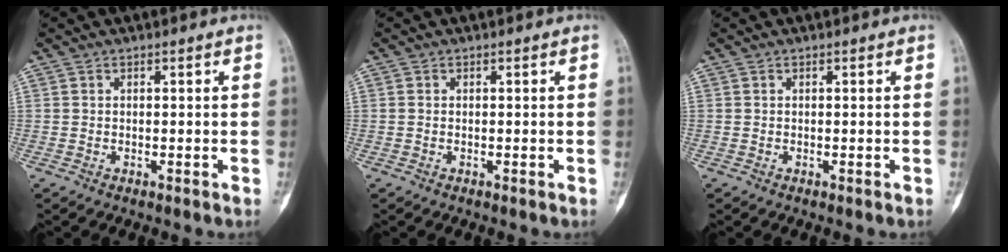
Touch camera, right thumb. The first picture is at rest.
{"total": 0.0}
{"total": 0.0}